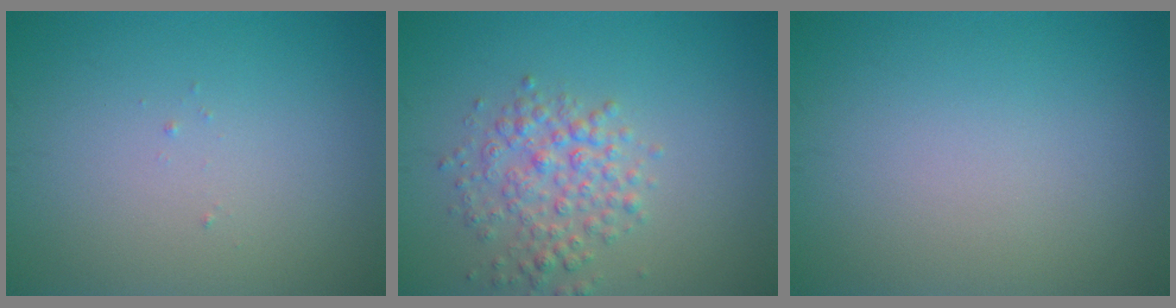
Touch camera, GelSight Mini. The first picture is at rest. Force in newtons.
{"total": 3.4, "press": 3.4, "slide": 0.1}
{"total": 0.0}